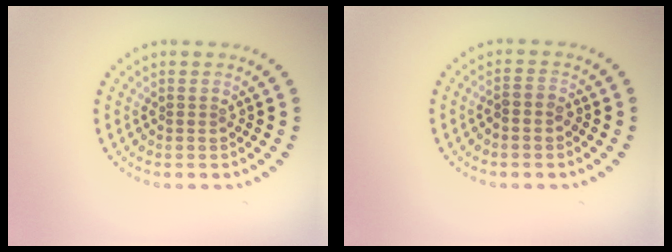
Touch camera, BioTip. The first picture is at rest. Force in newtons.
{"total": 1.5, "press": 1.2, "slide": 0.8}